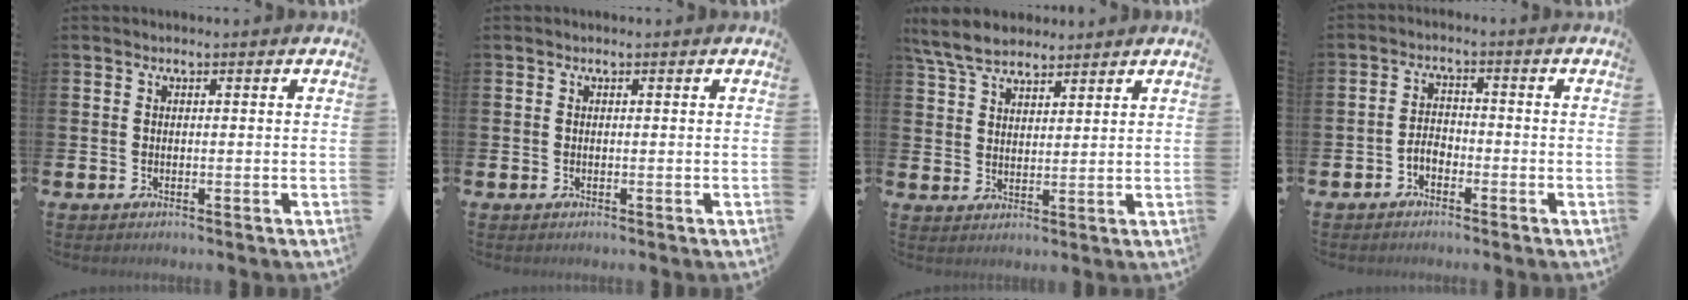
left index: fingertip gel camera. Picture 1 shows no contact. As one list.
[{"total": 0.0}, {"total": 5.9, "force": [5.3, 1.9, 1.6], "torque": [-0.055, -0.009, 0.101]}, {"total": 2.4, "force": [-1.9, 1.2, 0.8], "torque": [-0.017, 0.007, -0.039]}]